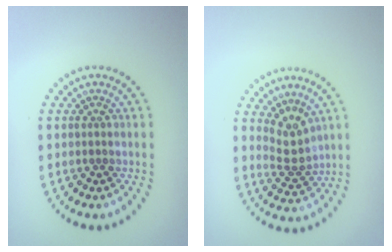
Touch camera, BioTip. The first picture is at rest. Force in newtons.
{"total": 2.5, "press": 1.8, "slide": 1.7}